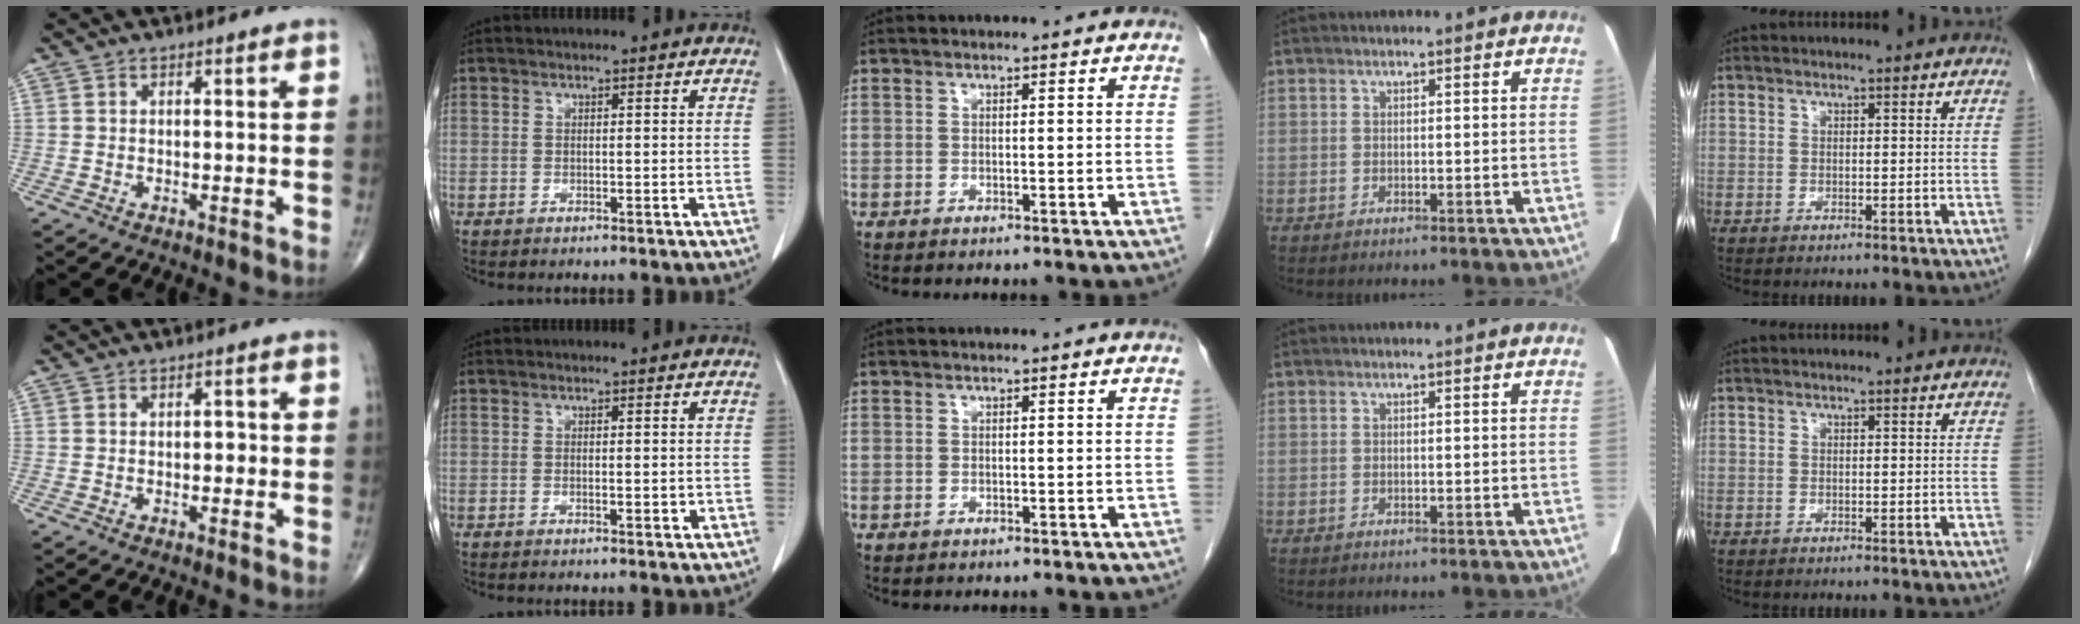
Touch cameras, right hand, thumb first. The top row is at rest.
{"thumb": {"total": 1.7, "force": [-0.1, 1.1, 1.3], "torque": [-0.010, 0.004, -0.006]}, "index": {"total": 1.1, "force": [-0.1, 0.3, 1.0], "torque": [-0.014, -0.003, 0.000]}}